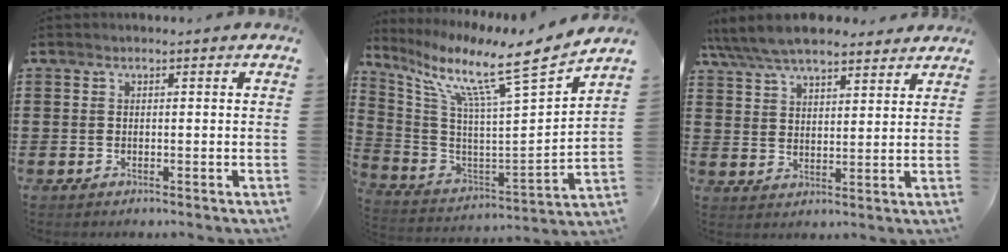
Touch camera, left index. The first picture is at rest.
{"total": 10.4, "force": [7.5, 0.5, 7.3], "torque": [-0.154, -0.062, 0.107]}
{"total": 7.2, "force": [6.4, 2.1, 2.5], "torque": [-0.072, -0.015, 0.117]}